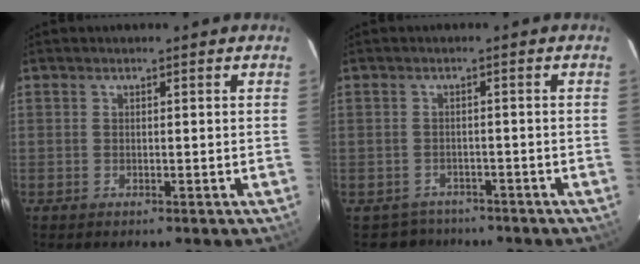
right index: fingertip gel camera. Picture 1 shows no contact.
{"total": 4.5, "force": [-3.7, 2.6, -0.4], "torque": [-0.003, 0.011, -0.056]}